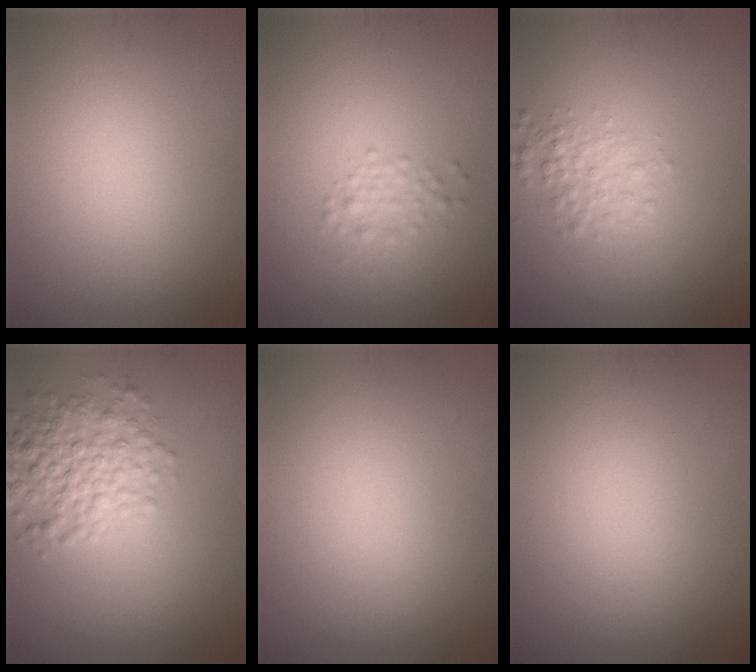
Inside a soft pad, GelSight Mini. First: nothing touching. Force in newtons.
{"total": 2.2, "press": 2.2, "slide": 0.0}
{"total": 2.1, "press": 2.1, "slide": 0.0}
{"total": 4.7, "press": 4.7, "slide": 0.1}
{"total": 0.0}
{"total": 0.0}